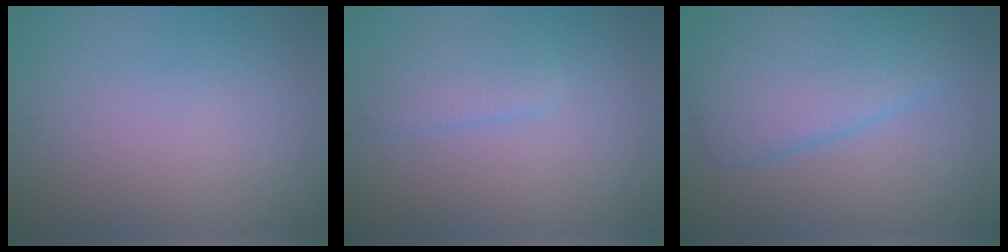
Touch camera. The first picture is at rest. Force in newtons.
{"total": 2.1, "press": 2.1, "slide": 0.1}
{"total": 6.3, "press": 6.3, "slide": 0.3}